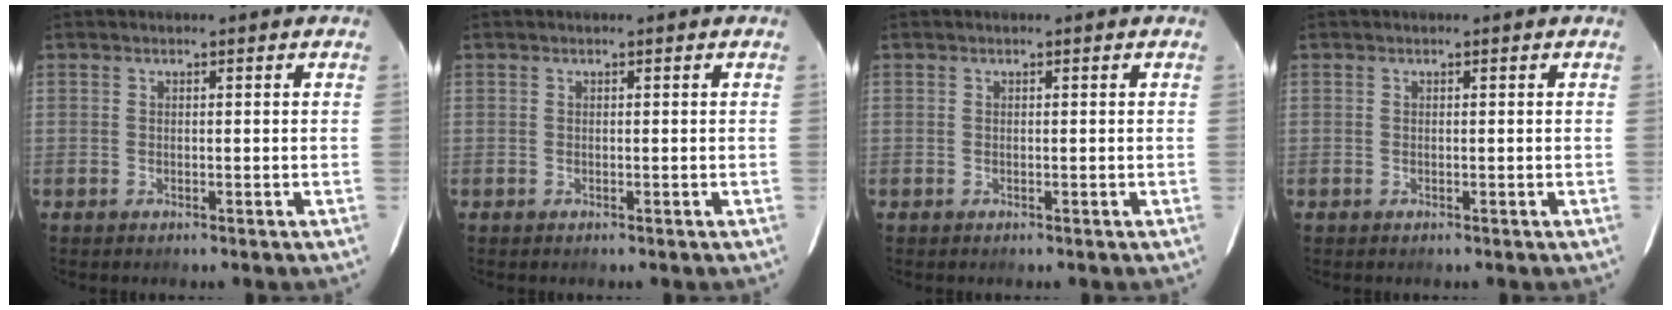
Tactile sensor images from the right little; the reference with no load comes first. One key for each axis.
{"total": 0.0}
{"total": 0.0}
{"total": 0.0}